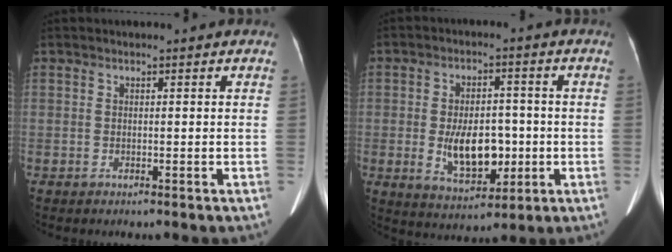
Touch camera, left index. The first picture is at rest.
{"total": 9.5, "force": [-1.6, 5.1, 7.8], "torque": [-0.142, 0.001, -0.018]}